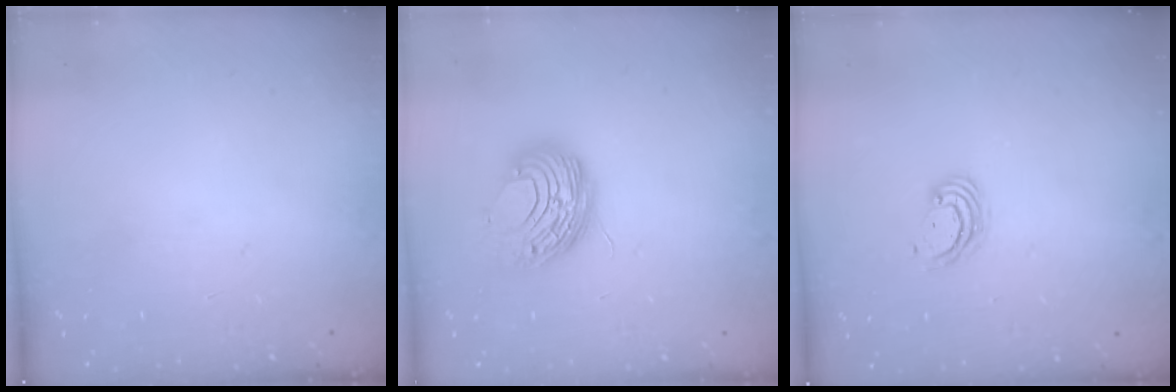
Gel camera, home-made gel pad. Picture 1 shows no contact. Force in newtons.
{"total": 10.1, "press": 10.1, "slide": 0.8}
{"total": 3.8, "press": 3.8, "slide": 0.2}